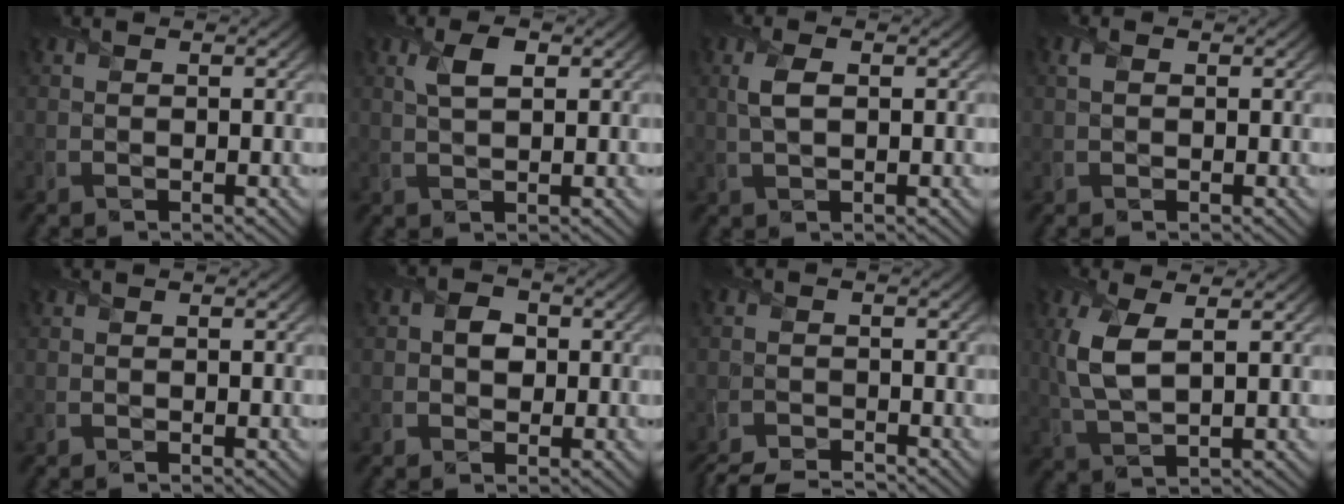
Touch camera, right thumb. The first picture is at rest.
{"total": 3.0, "force": [1.2, 1.2, 2.5], "torque": [-0.054, 0.004, 0.023]}
{"total": 2.6, "force": [0.5, 1.1, 2.3], "torque": [-0.056, 0.002, 0.012]}
{"total": 0.9, "force": [0.3, 0.5, 0.7], "torque": [-0.020, 0.002, 0.005]}
{"total": 0.0}
{"total": 2.9, "force": [0.1, 2.4, 1.5], "torque": [-0.028, 0.000, -0.006]}
{"total": 4.7, "force": [-4.4, 0.5, 1.6], "torque": [-0.038, -0.014, -0.083]}
{"total": 6.5, "force": [1.6, 2.7, 5.7], "torque": [-0.142, 0.002, 0.033]}